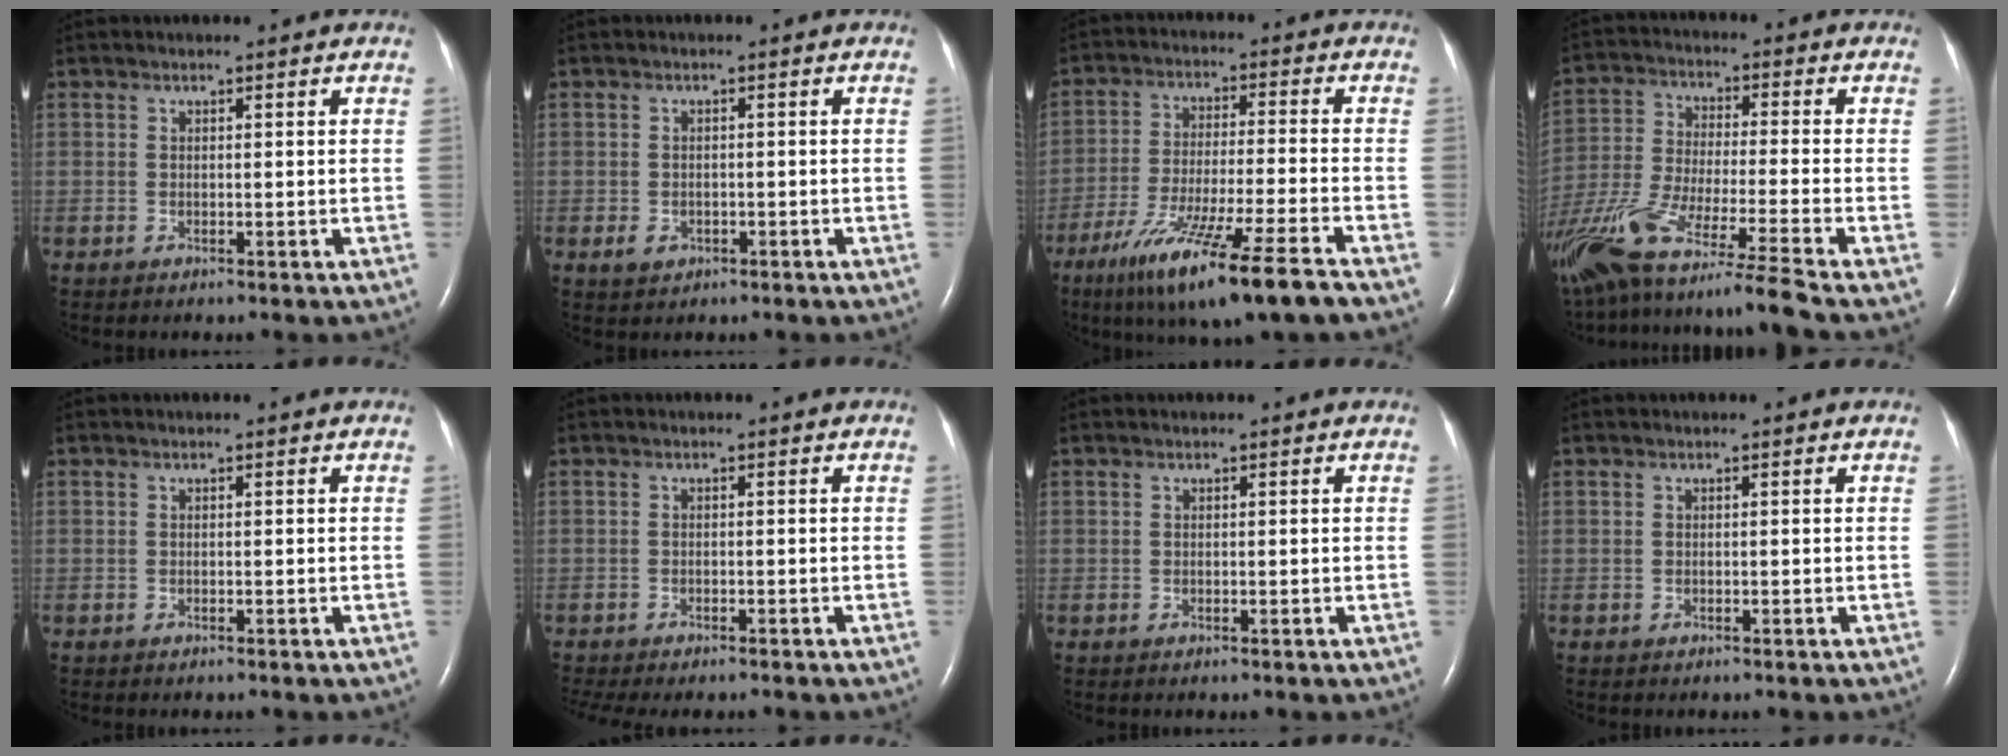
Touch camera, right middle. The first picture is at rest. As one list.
[{"total": 2.2, "force": [-0.9, 1.7, 1.0], "torque": [-0.017, 0.002, -0.005]}, {"total": 15.5, "force": [-10.2, -0.4, 11.7], "torque": [-0.211, -0.050, -0.177]}, {"total": 21.2, "force": [-17.4, -1.9, 11.9], "torque": [-0.251, -0.059, -0.314]}, {"total": 0.0}, {"total": 8.1, "force": [-7.0, 2.0, 3.5], "torque": [-0.056, -0.003, -0.098]}, {"total": 0.0}, {"total": 0.0}]